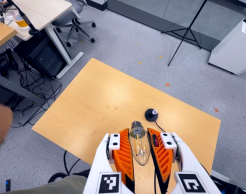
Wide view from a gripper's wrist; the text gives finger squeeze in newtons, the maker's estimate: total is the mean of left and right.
{"total": 19.0, "left": 20.8, "right": 17.2}